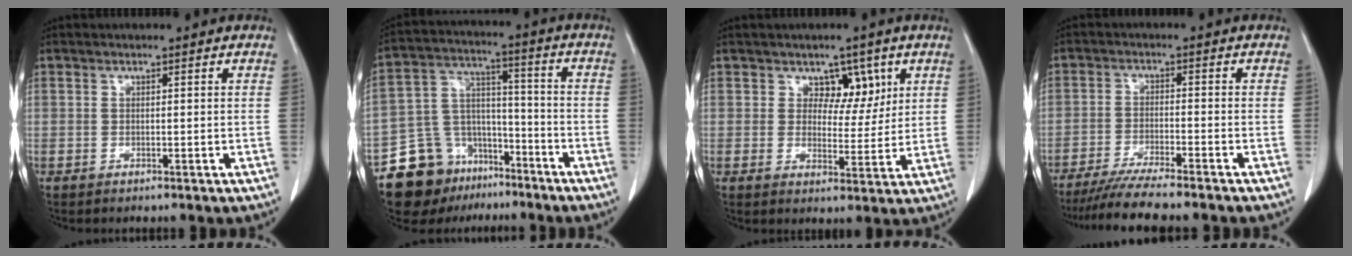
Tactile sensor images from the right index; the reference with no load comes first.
{"total": 13.6, "force": [-9.9, 8.7, 3.5], "torque": [-0.064, 0.065, -0.164]}
{"total": 5.1, "force": [2.6, 3.4, 2.7], "torque": [-0.023, 0.001, 0.040]}
{"total": 9.6, "force": [-8.4, -0.3, 4.7], "torque": [-0.065, -0.024, -0.134]}